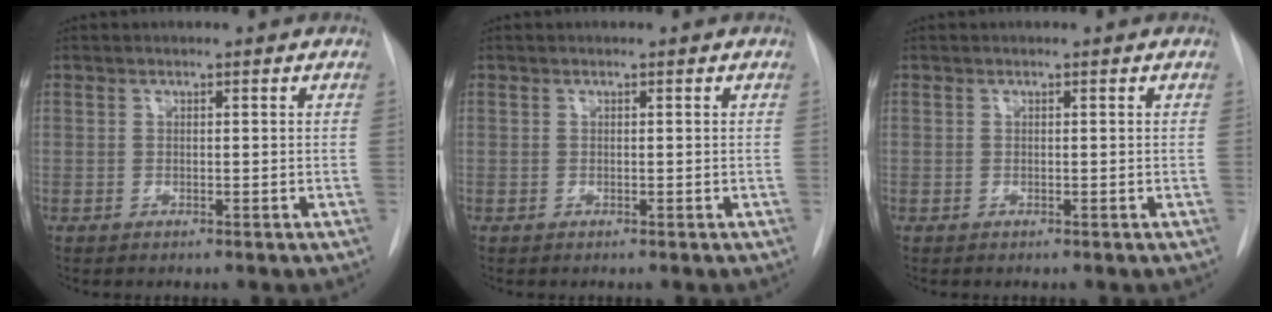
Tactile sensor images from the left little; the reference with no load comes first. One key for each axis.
{"total": 0.0}
{"total": 0.0}